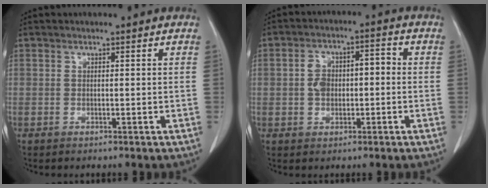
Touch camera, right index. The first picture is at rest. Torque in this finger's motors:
{"motor_torque": [0.15, 0.00, 0.13, 0.04]}